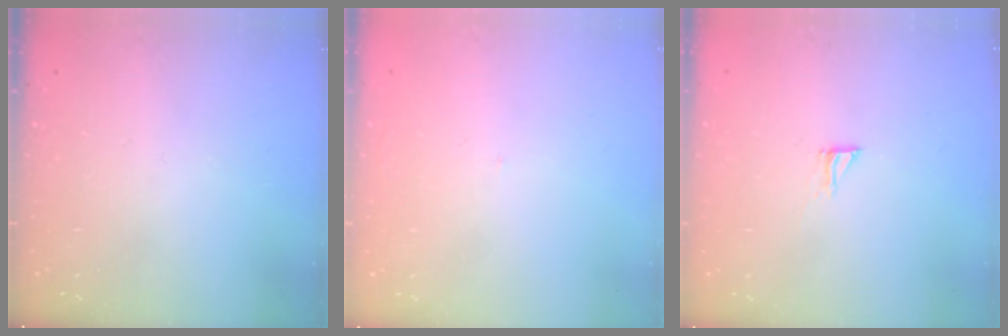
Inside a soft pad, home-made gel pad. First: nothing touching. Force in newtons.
{"total": 1.7, "press": 1.6, "slide": 0.1}
{"total": 4.2, "press": 4.2, "slide": 0.2}